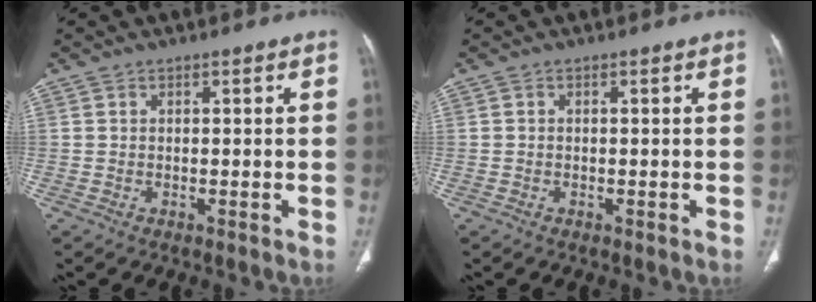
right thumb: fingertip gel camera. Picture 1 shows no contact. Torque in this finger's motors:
{"motor_torque": [-0.01, 0.36, -0.24, 0.10, 0.01]}